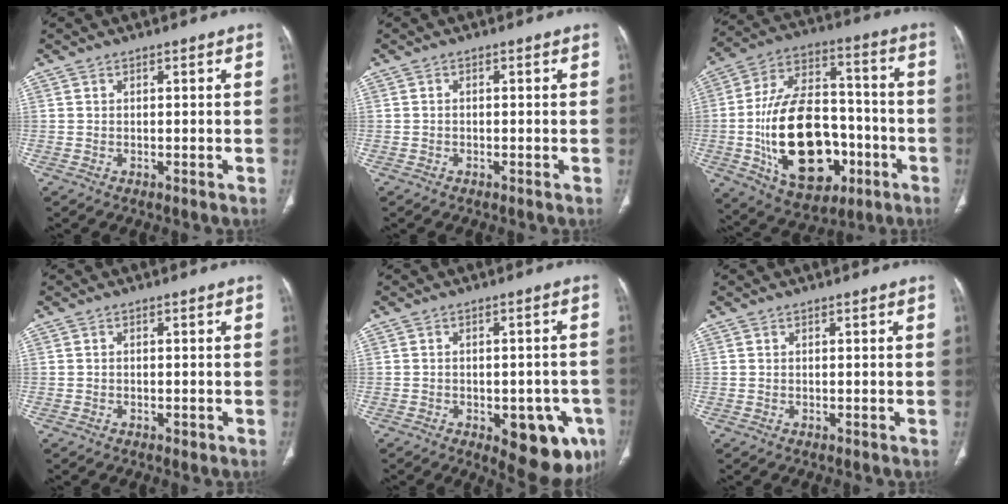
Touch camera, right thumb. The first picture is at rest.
{"total": 0.0}
{"total": 25.5, "force": [-6.4, 15.6, 19.2], "torque": [-0.306, 0.037, -0.084]}
{"total": 0.7, "force": [-0.4, 0.4, 0.4], "torque": [-0.004, 0.001, -0.005]}
{"total": 13.4, "force": [-5.4, 6.3, 10.5], "torque": [-0.094, 0.011, -0.055]}
{"total": 0.0}